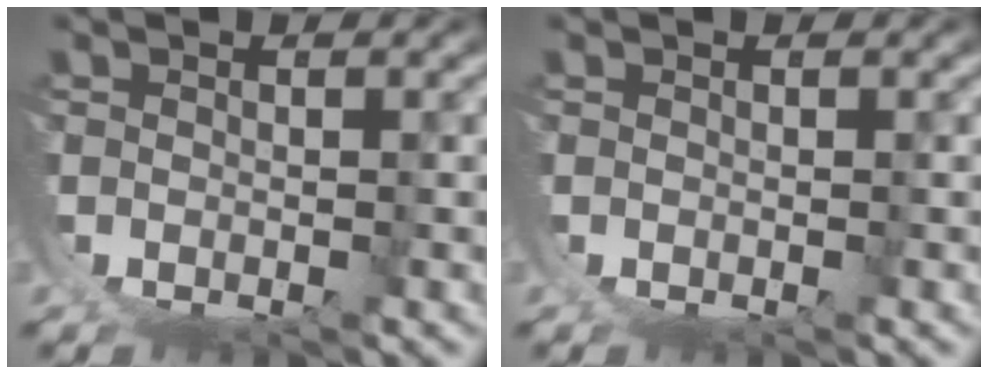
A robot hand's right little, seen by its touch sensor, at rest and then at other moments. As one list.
[{"total": 0.0}]